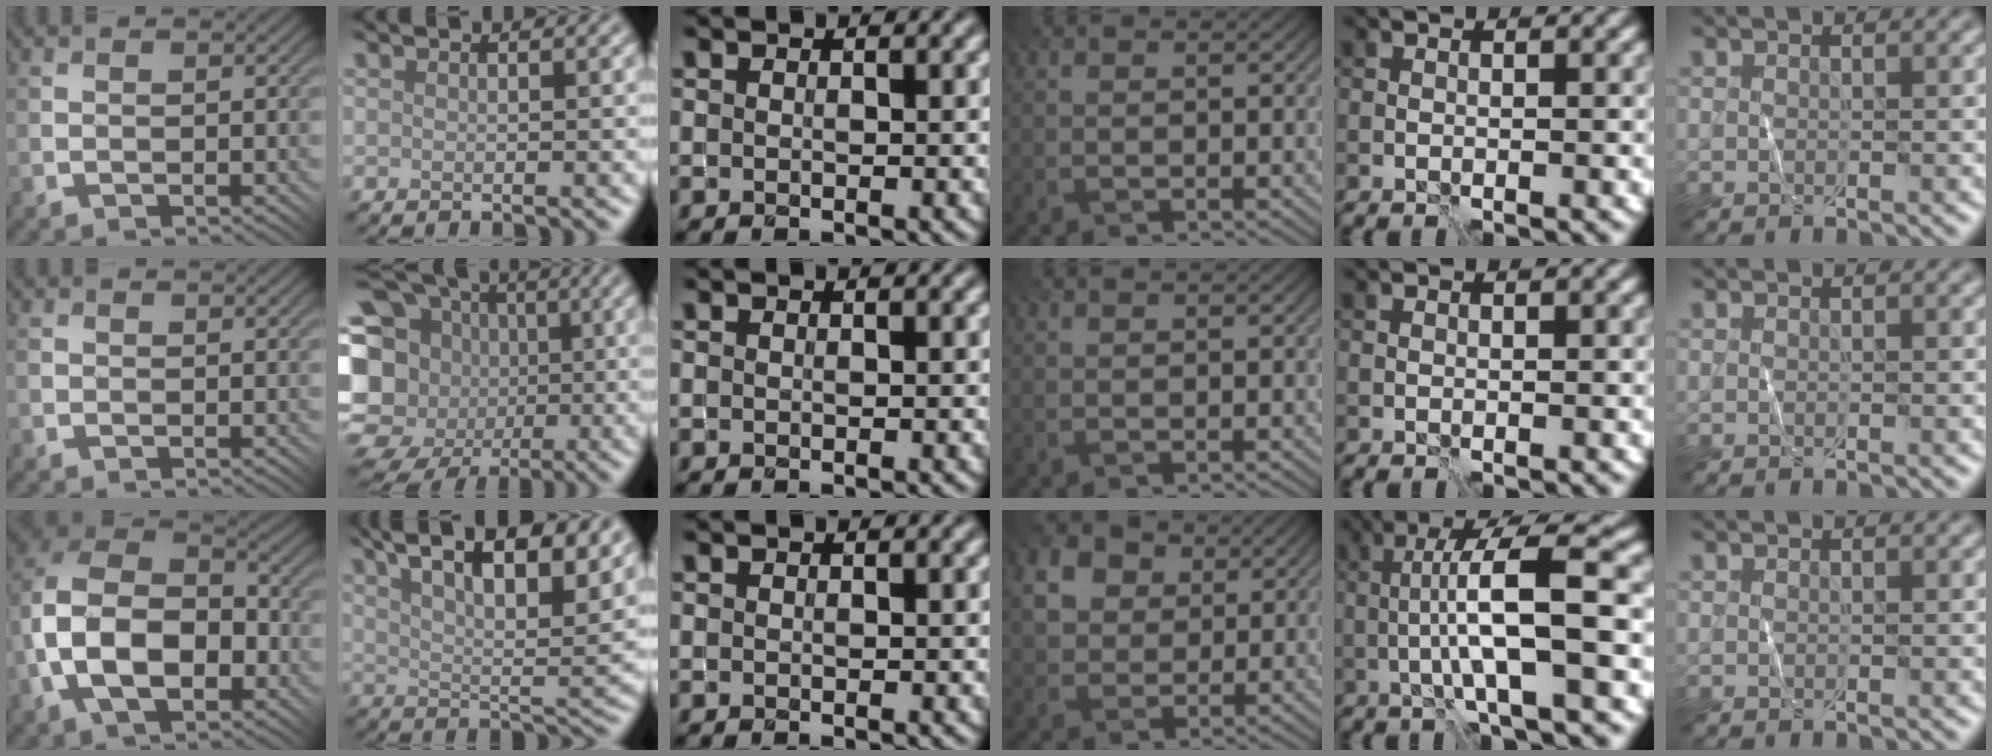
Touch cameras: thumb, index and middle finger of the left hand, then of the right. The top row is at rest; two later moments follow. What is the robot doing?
{"motion": "fold", "object": "shorts"}